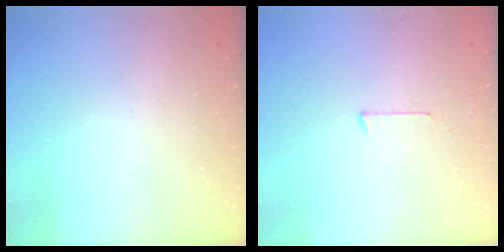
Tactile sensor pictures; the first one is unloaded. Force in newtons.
{"total": 3.2, "press": 3.2, "slide": 0.2}